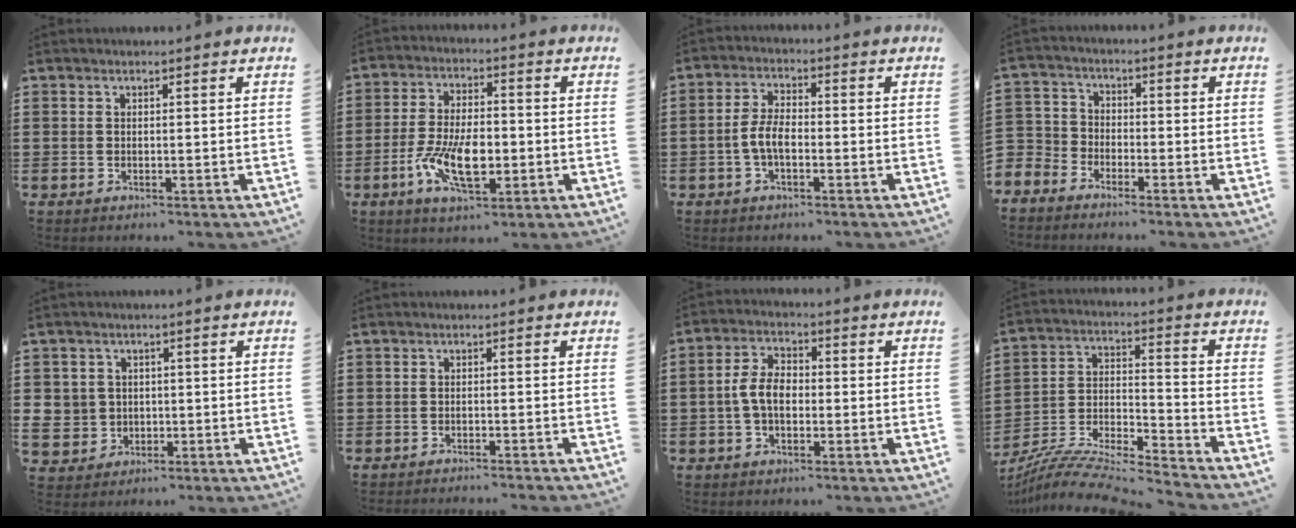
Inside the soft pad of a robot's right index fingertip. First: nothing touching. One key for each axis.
{"total": 9.6, "fx": -2.7, "fy": 4.4, "fz": 8.1, "tx": -0.168, "ty": -0.003, "tz": -0.047}
{"total": 4.7, "fx": -1.4, "fy": 2.2, "fz": 3.8, "tx": -0.096, "ty": -0.002, "tz": -0.033}
{"total": 3.9, "fx": -3.3, "fy": 2.0, "fz": -0.2, "tx": -0.026, "ty": -0.004, "tz": -0.080}
{"total": 4.3, "fx": -0.3, "fy": 4.2, "fz": 0.6, "tx": -0.038, "ty": 0.009, "tz": -0.009}
{"total": 1.3, "fx": -1.3, "fy": -0.3, "fz": 0.0, "tx": -0.003, "ty": 0.001, "tz": -0.026}
{"total": 5.3, "fx": -0.9, "fy": 3.1, "fz": 4.3, "tx": -0.106, "ty": -0.001, "tz": -0.024}
{"total": 9.4, "fx": -8.9, "fy": 0.6, "fz": 3.0, "tx": -0.056, "ty": 0.004, "tz": -0.180}